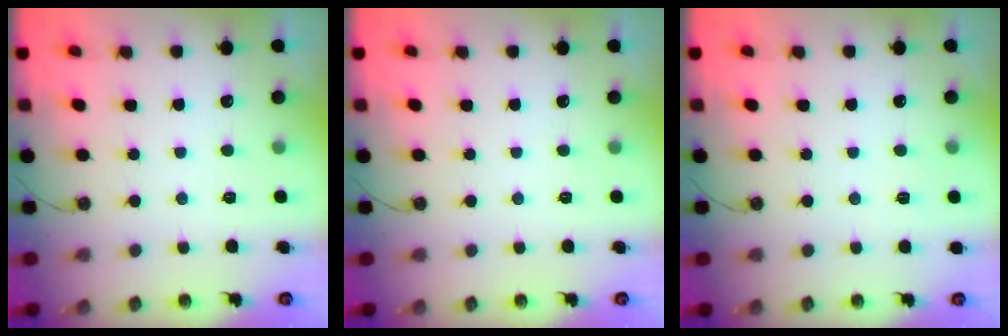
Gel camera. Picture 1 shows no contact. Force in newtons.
{"total": 0.0}
{"total": 1.5, "press": 1.4, "slide": 0.4}